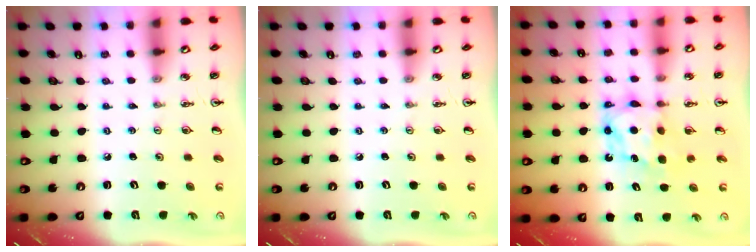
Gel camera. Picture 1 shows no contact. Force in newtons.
{"total": 0.0}
{"total": 6.9, "press": 6.9, "slide": 0.3}